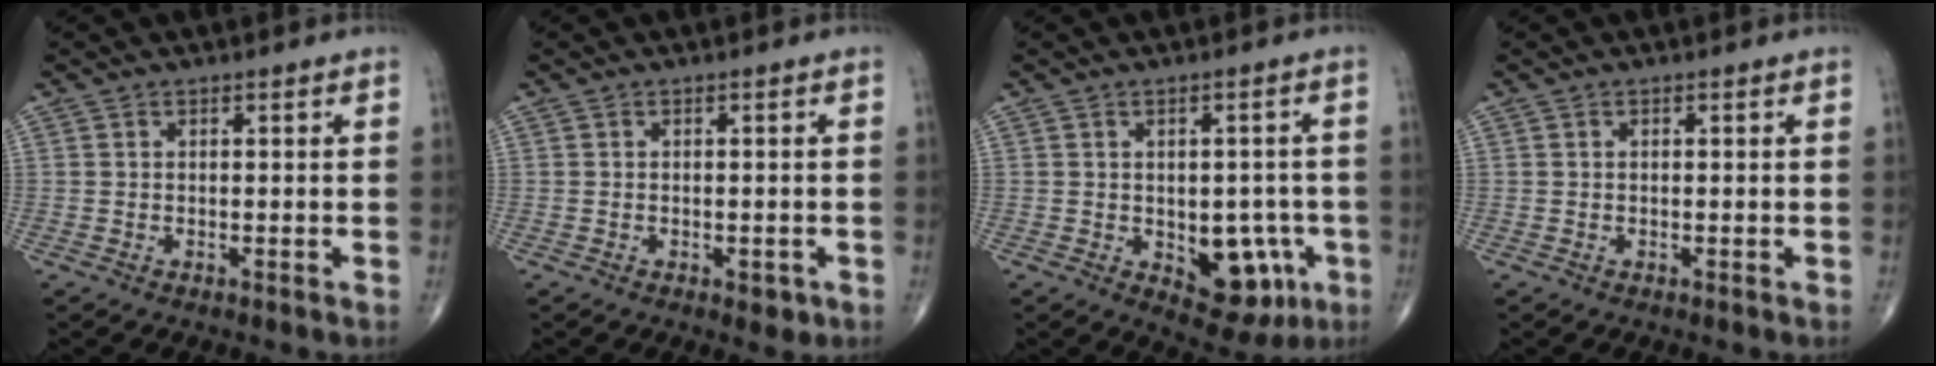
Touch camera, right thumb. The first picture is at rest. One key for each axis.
{"total": 2.1, "fx": -0.9, "fy": 1.2, "fz": 1.5, "tx": -0.013, "ty": 0.002, "tz": -0.007}
{"total": 10.5, "fx": -3.0, "fy": 6.3, "fz": 7.8, "tx": -0.053, "ty": 0.009, "tz": -0.025}
{"total": 0.0}